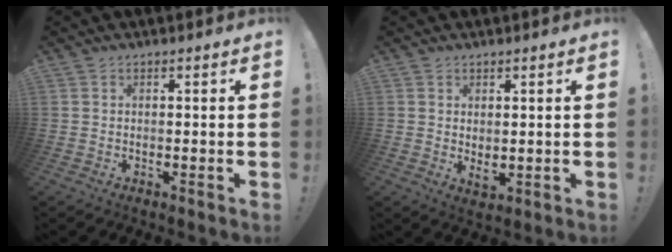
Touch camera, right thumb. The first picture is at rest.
{"total": 2.5, "force": [0.9, 1.3, 1.9], "torque": [-0.018, -0.012, 0.015]}